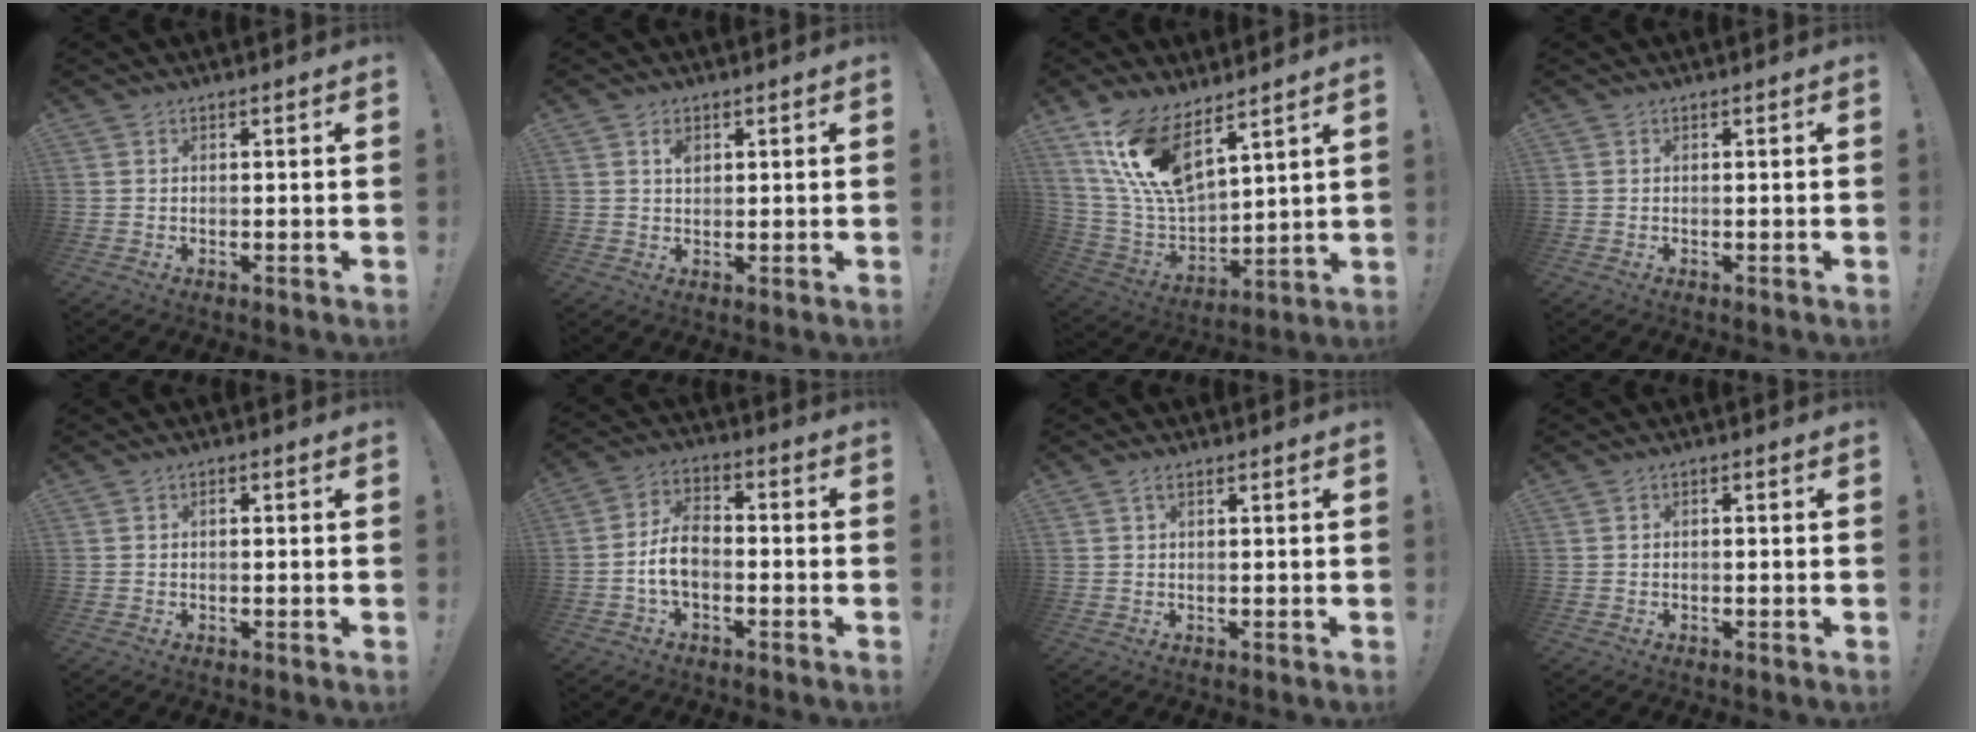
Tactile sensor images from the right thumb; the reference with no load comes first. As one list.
[{"total": 2.4, "force": [1.1, 1.6, 1.4], "torque": [-0.009, -0.007, 0.014]}, {"total": 16.4, "force": [11.0, 6.6, 10.2], "torque": [-0.202, -0.075, 0.203]}, {"total": 0.0}, {"total": 0.9, "force": [-0.6, 0.5, 0.5], "torque": [-0.013, 0.006, -0.011]}, {"total": 8.5, "force": [-2.3, 5.3, 6.2], "torque": [-0.122, 0.008, -0.041]}, {"total": 1.5, "force": [0.7, 0.6, 1.2], "torque": [-0.018, -0.001, 0.010]}, {"total": 1.1, "force": [-1.0, 0.3, 0.4], "torque": [-0.008, 0.004, -0.019]}]